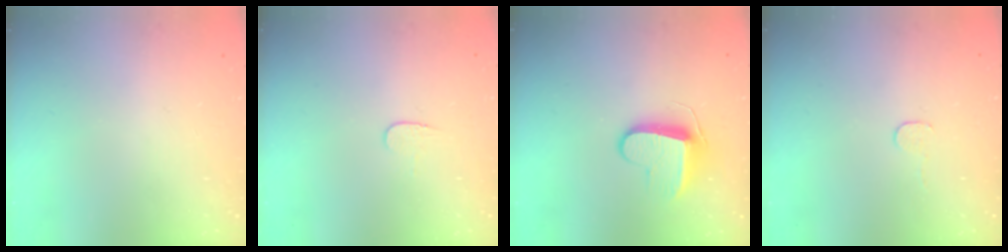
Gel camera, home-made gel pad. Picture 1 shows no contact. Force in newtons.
{"total": 4.0, "press": 4.0, "slide": 0.4}
{"total": 9.1, "press": 9.1, "slide": 0.3}
{"total": 2.7, "press": 2.7, "slide": 0.2}